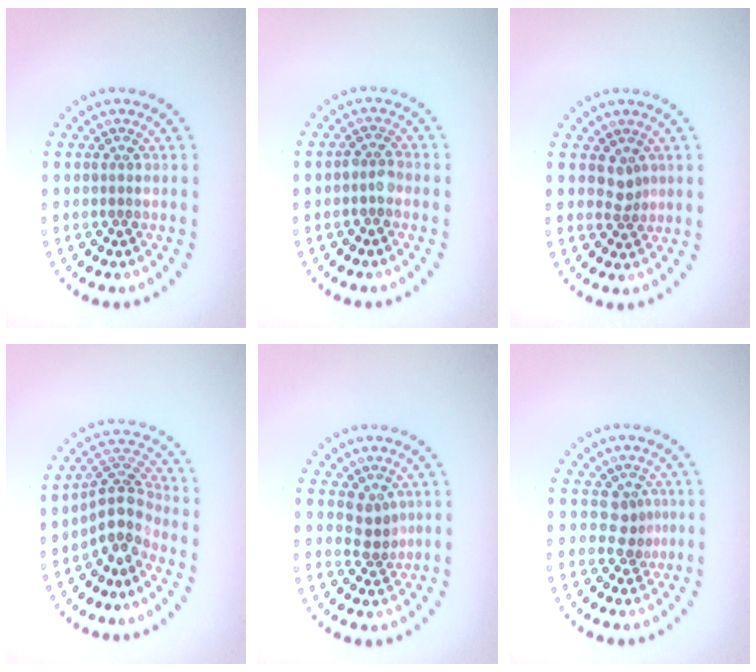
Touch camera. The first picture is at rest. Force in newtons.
{"total": 1.5, "press": 1.4, "slide": 0.7}
{"total": 1.4, "press": 1.0, "slide": 1.0}
{"total": 3.7, "press": 2.9, "slide": 2.3}
{"total": 2.0, "press": 1.5, "slide": 1.3}
{"total": 1.8, "press": 1.4, "slide": 1.2}